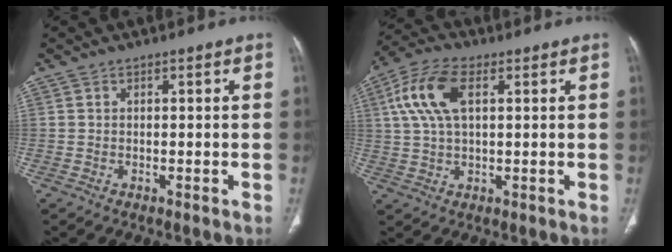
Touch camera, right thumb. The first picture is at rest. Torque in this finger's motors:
{"motor_torque": [0.07, 0.16, 0.39, -0.01, 0.12]}